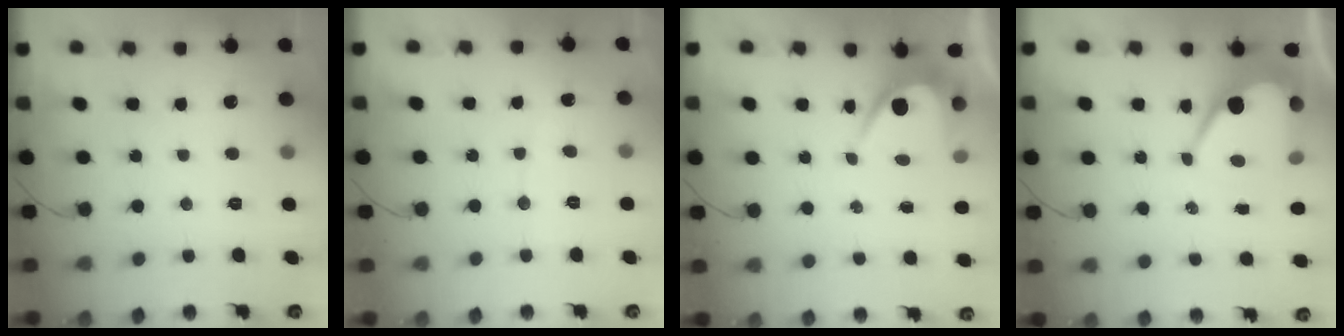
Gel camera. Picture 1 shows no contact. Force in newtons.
{"total": 3.3, "press": 3.3, "slide": 0.3}
{"total": 5.0, "press": 5.0, "slide": 0.4}
{"total": 10.7, "press": 10.7, "slide": 0.8}